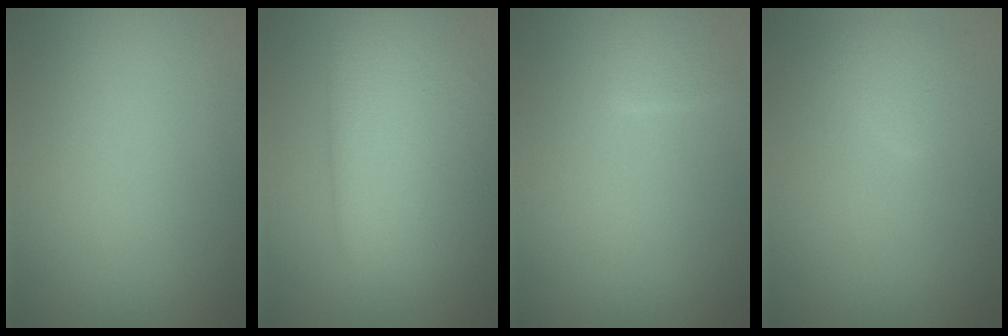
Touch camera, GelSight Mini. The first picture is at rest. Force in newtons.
{"total": 7.7, "press": 7.7, "slide": 0.1}
{"total": 1.4, "press": 1.4, "slide": 0.1}
{"total": 1.5, "press": 1.5, "slide": 0.1}